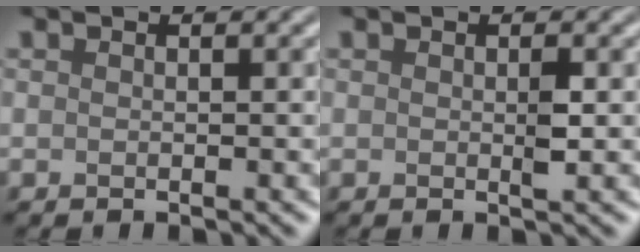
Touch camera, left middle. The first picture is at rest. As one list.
[{"total": 1.0, "force": [0.0, 0.2, 1.0], "torque": [-0.017, -0.002, 0.000]}]